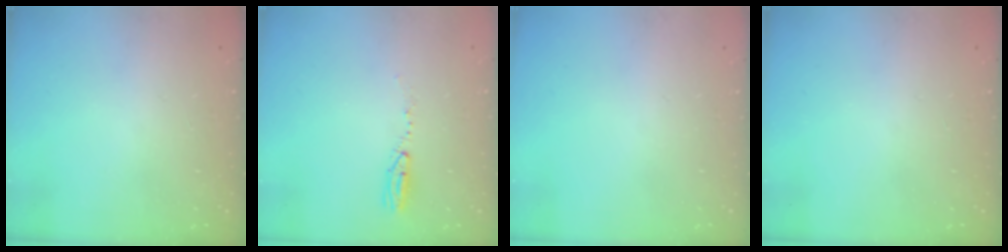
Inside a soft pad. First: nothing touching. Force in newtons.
{"total": 4.0, "press": 3.5, "slide": 2.0}
{"total": 0.0}
{"total": 0.0}